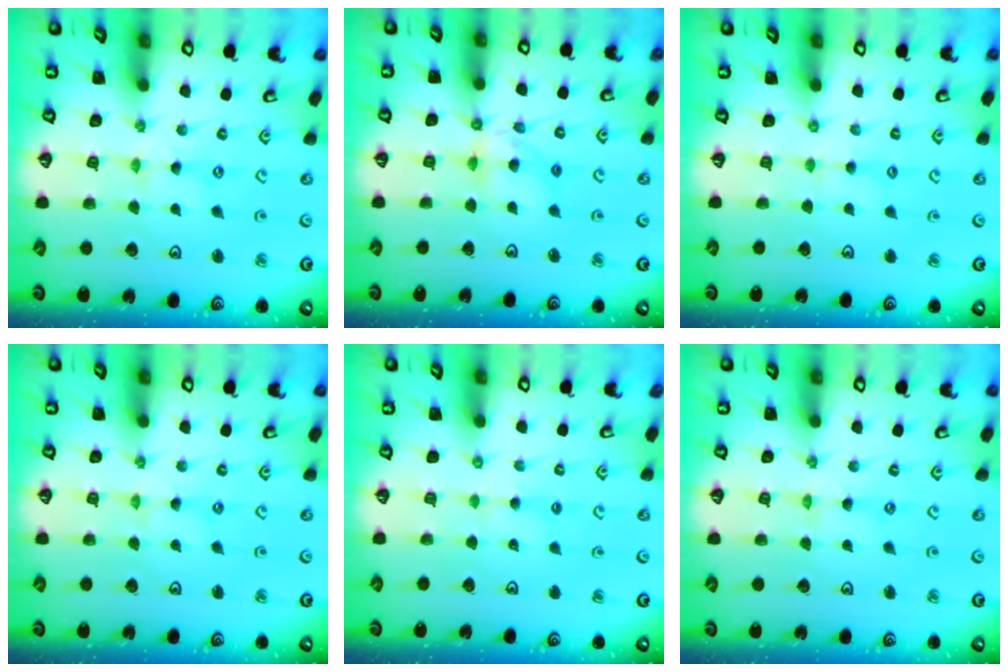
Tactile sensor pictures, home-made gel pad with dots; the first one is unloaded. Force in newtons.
{"total": 10.1, "press": 10.0, "slide": 1.0}
{"total": 2.0, "press": 2.0, "slide": 0.2}
{"total": 0.0}
{"total": 2.5, "press": 2.5, "slide": 0.2}
{"total": 0.0}